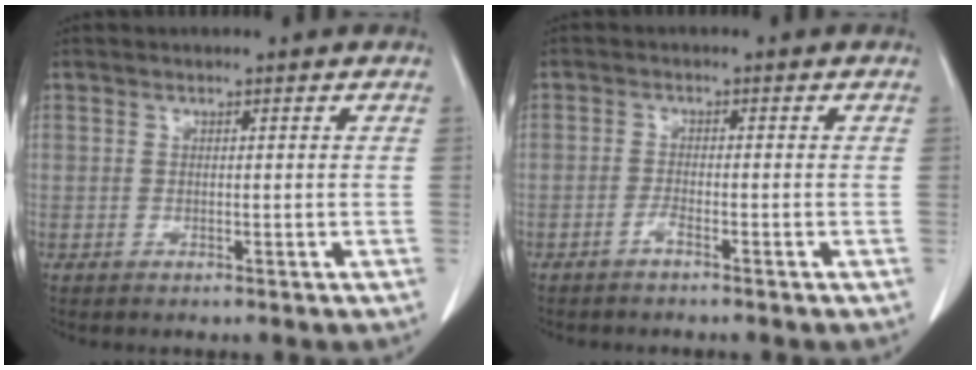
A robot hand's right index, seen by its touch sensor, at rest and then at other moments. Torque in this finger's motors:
{"motor_torque": [0.14, -0.11, 0.01, 0.00]}